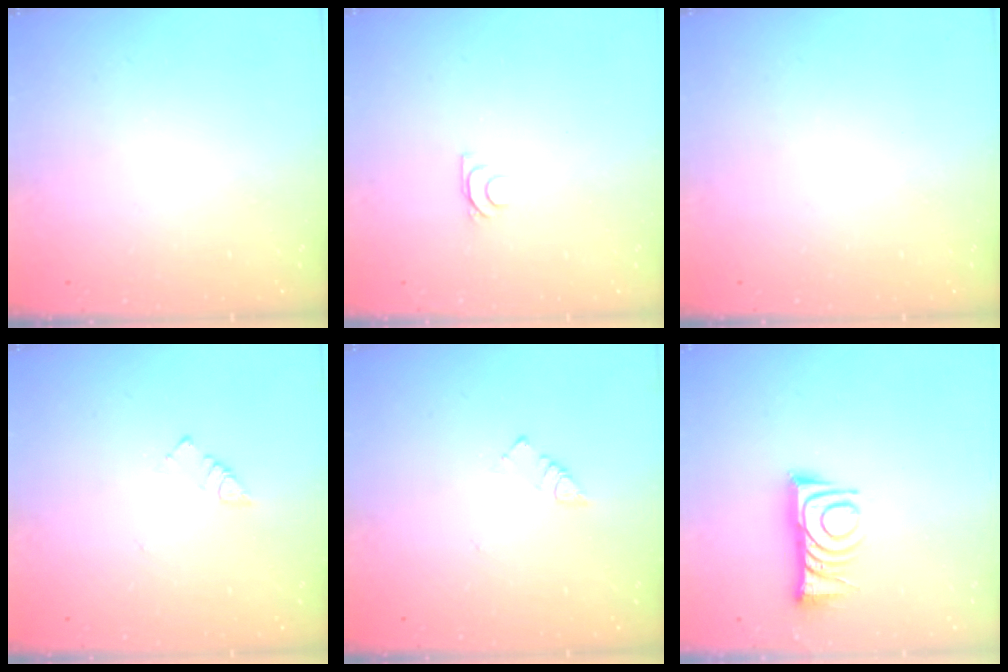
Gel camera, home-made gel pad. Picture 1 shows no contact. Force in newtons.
{"total": 5.1, "press": 5.0, "slide": 0.9}
{"total": 0.0}
{"total": 2.7, "press": 2.7, "slide": 0.4}
{"total": 2.7, "press": 2.7, "slide": 0.4}
{"total": 10.3, "press": 10.3, "slide": 0.6}